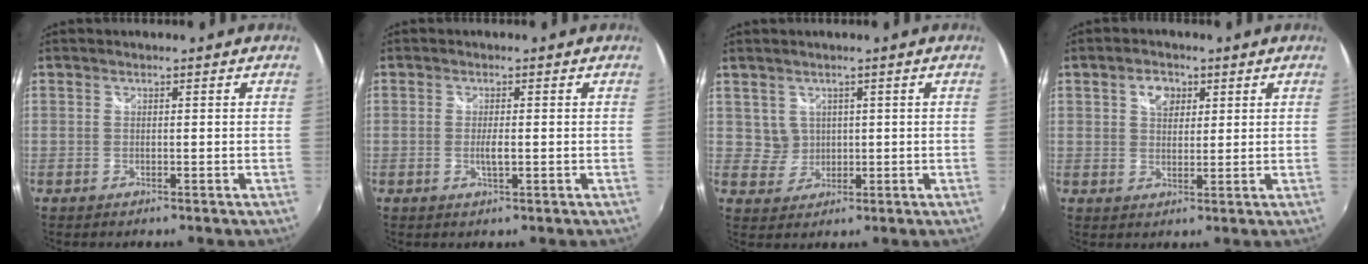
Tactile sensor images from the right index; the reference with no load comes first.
{"total": 2.2, "force": [-0.4, 0.4, 2.1], "torque": [-0.039, -0.006, -0.006]}
{"total": 3.1, "force": [1.2, 2.8, 0.1], "torque": [0.003, 0.007, 0.026]}
{"total": 4.5, "force": [1.9, 3.1, 2.5], "torque": [-0.034, 0.012, 0.034]}